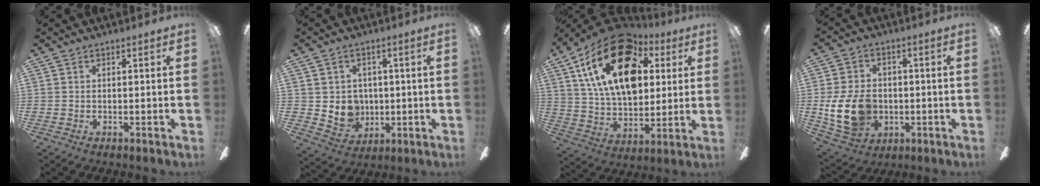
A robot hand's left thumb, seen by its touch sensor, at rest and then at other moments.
{"total": 7.4, "force": [0.9, 7.0, 2.1], "torque": [-0.046, -0.004, 0.024]}
{"total": 25.0, "force": [10.4, 14.8, 17.2], "torque": [-0.298, -0.034, 0.179]}
{"total": 14.6, "force": [-2.1, 10.9, 9.5], "torque": [-0.211, 0.009, -0.038]}